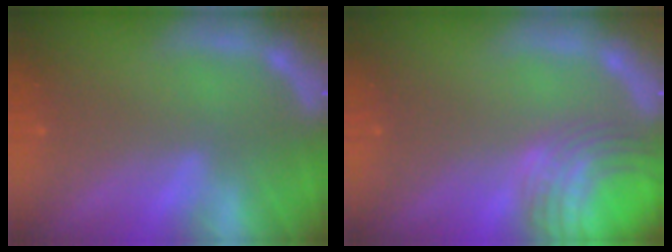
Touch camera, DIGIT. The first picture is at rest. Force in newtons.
{"total": 7.5}